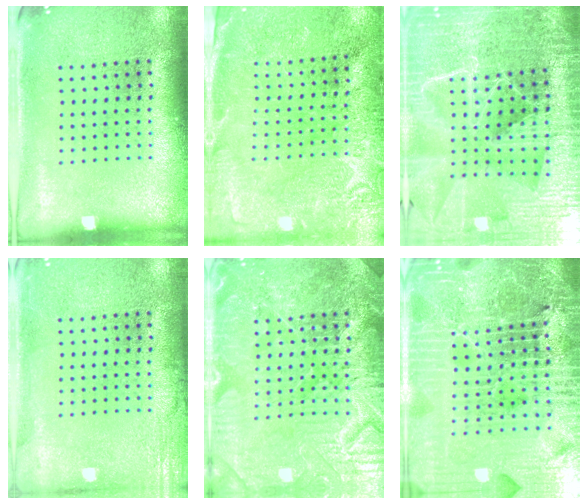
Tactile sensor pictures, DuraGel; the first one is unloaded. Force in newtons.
{"total": 2.7, "press": 2.7, "slide": 0.2}
{"total": 6.3, "press": 5.5, "slide": 3.1}
{"total": 2.2, "press": 2.2, "slide": 0.4}
{"total": 4.7, "press": 4.6, "slide": 0.9}
{"total": 7.2, "press": 6.3, "slide": 3.6}